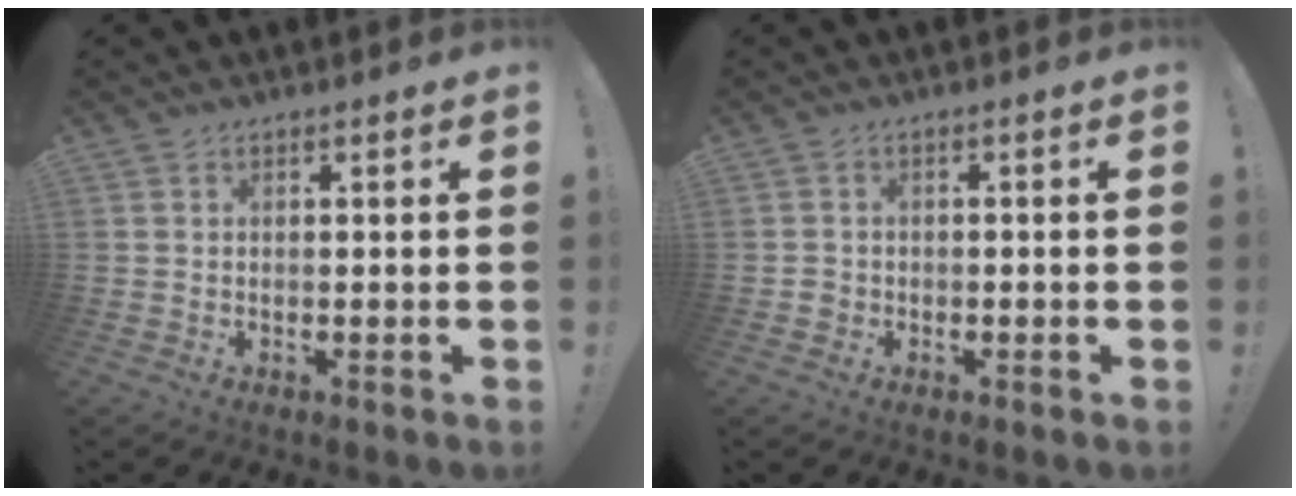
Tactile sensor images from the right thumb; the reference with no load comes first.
{"total": 2.1, "force": [-1.3, 1.5, 0.7], "torque": [-0.013, 0.009, -0.023]}